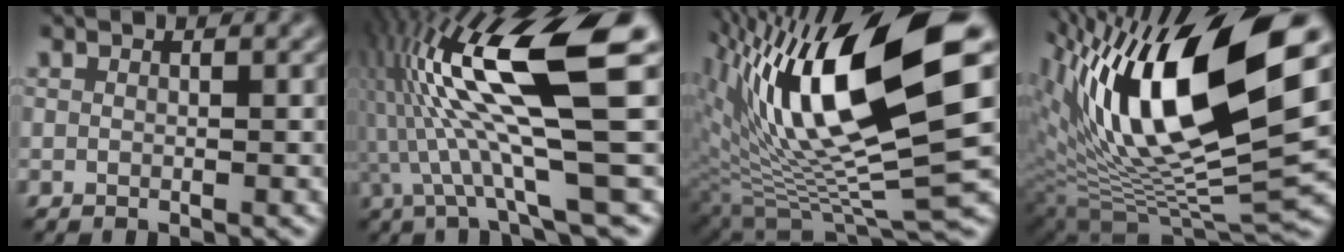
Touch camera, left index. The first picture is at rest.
{"total": 13.3, "force": [0.9, 2.3, 13.1], "torque": [-0.239, 0.020, 0.017]}
{"total": 16.1, "force": [4.6, 4.0, 14.9], "torque": [-0.258, -0.004, 0.086]}
{"total": 16.5, "force": [5.5, 5.5, 14.5], "torque": [-0.251, 0.006, 0.091]}